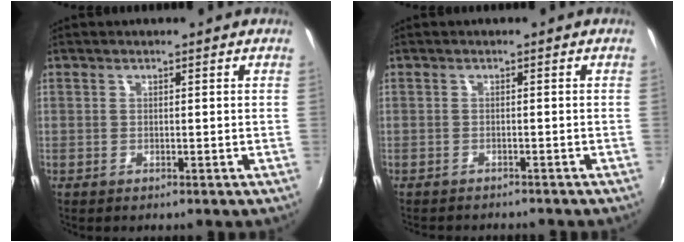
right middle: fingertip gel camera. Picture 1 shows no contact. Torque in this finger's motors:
{"motor_torque": [0.05, -0.11, 0.02, 0.02]}